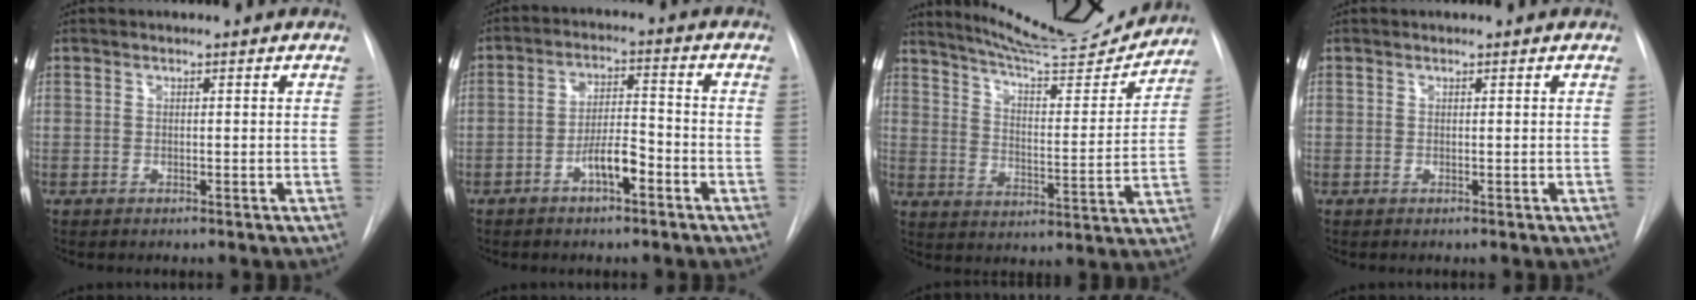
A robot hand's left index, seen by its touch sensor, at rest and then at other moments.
{"total": 6.4, "force": [-4.6, 1.2, 4.2], "torque": [-0.081, 0.008, -0.076]}
{"total": 16.6, "force": [15.7, 1.2, 5.4], "torque": [-0.087, -0.044, 0.218]}
{"total": 0.0}